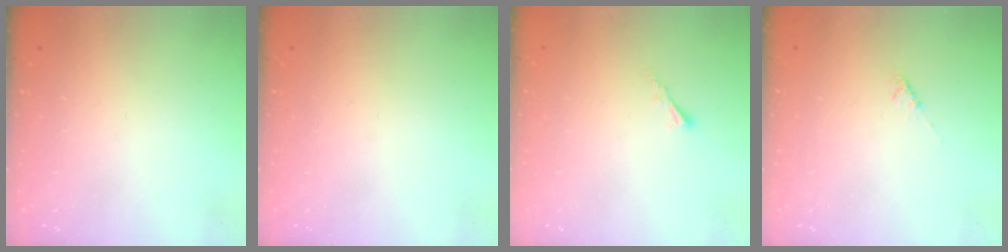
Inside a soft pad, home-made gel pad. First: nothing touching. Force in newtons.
{"total": 0.0}
{"total": 1.8, "press": 1.7, "slide": 0.3}
{"total": 2.0, "press": 1.9, "slide": 0.4}